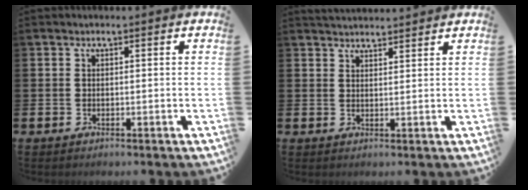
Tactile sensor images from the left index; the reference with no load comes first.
{"total": 2.9, "force": [2.9, 0.4, 0.2], "torque": [-0.006, -0.013, 0.052]}